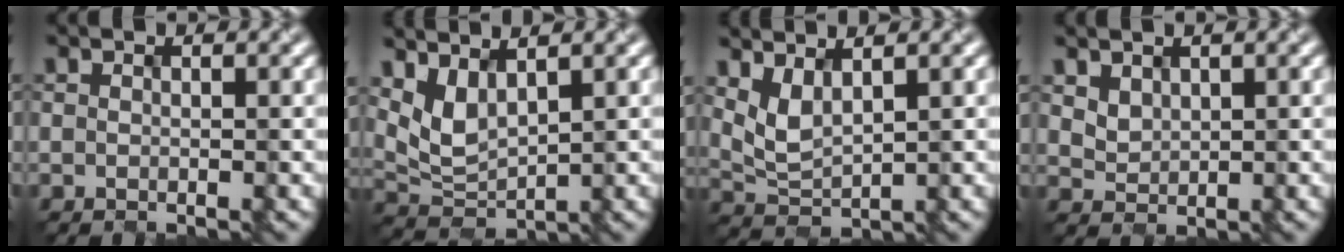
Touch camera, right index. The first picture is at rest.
{"total": 3.3, "force": [1.8, 1.6, 2.3], "torque": [-0.057, -0.006, 0.042]}
{"total": 2.4, "force": [1.4, 0.9, 1.7], "torque": [-0.048, -0.005, 0.036]}
{"total": 1.8, "force": [1.1, 1.3, 0.6], "torque": [-0.018, 0.002, 0.024]}